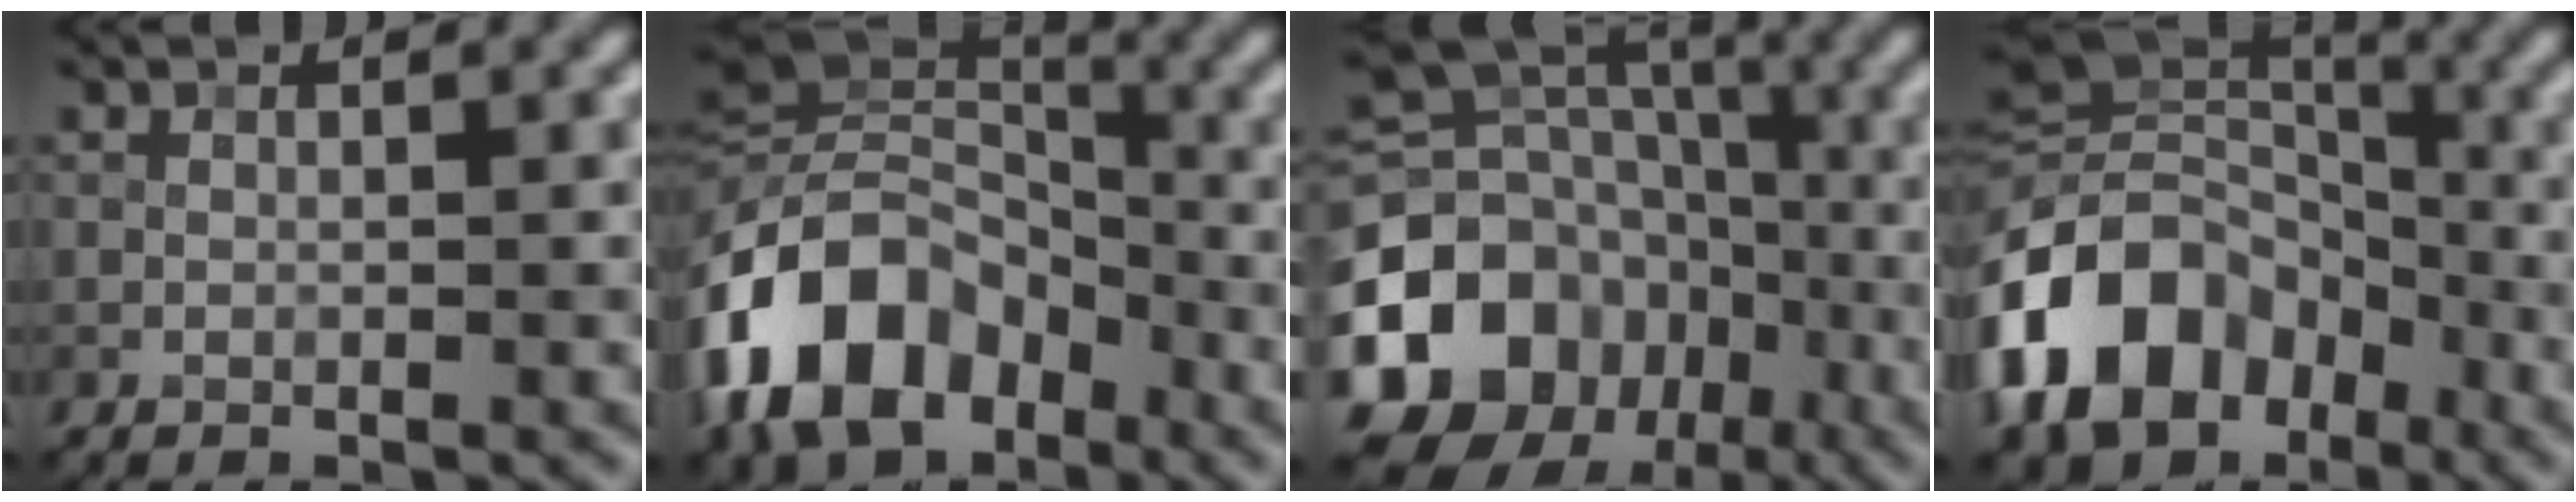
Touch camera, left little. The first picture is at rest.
{"total": 12.7, "force": [-5.6, 8.4, 7.8], "torque": [-0.157, 0.012, -0.119]}
{"total": 16.3, "force": [-7.0, 13.2, 6.5], "torque": [-0.153, -0.011, -0.126]}
{"total": 13.6, "force": [-5.6, 9.7, 7.8], "torque": [-0.163, 0.000, -0.113]}